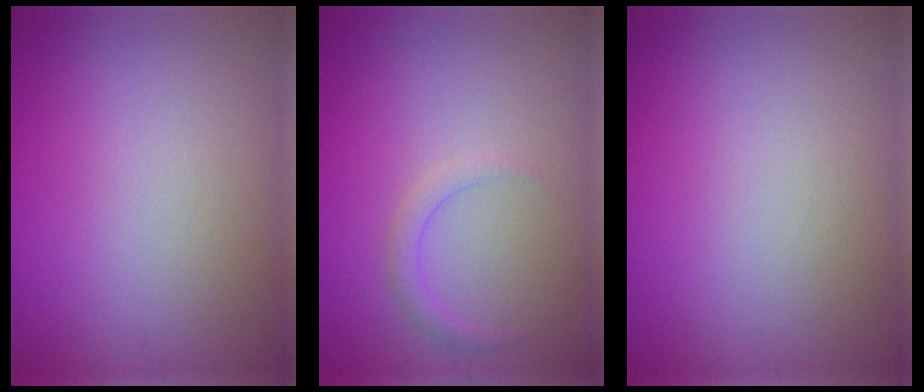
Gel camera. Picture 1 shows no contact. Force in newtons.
{"total": 1.3, "press": 1.3, "slide": 0.1}
{"total": 0.0}